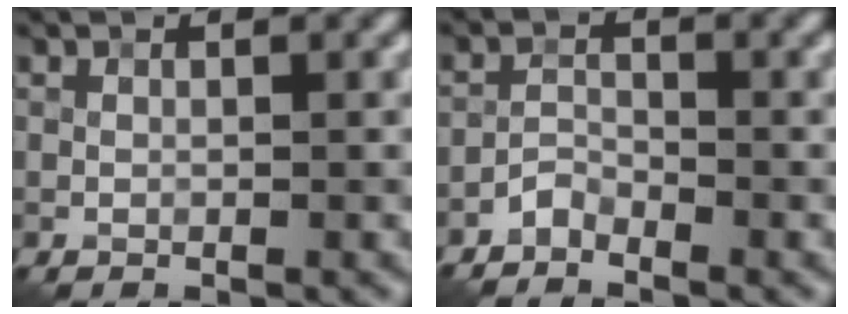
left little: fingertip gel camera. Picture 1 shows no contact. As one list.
[{"total": 1.6, "force": [-1.5, 0.4, 0.3], "torque": [-0.003, 0.008, -0.034]}]